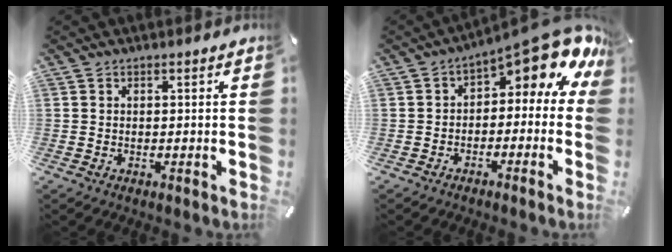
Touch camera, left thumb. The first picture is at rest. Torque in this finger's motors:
{"motor_torque": [0.48, 0.38, 0.66, 0.53, 0.03]}